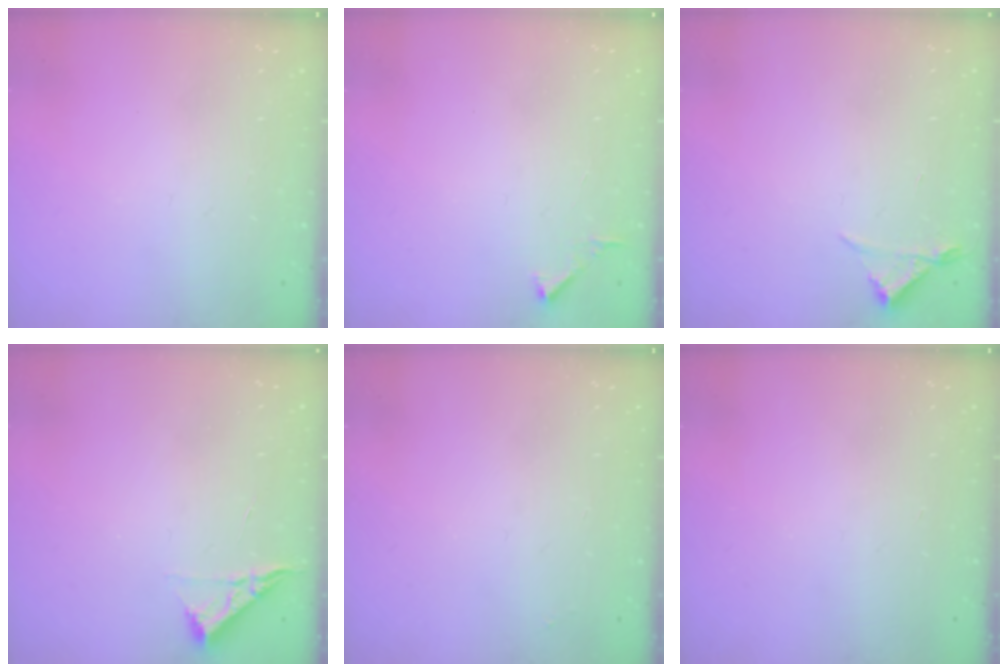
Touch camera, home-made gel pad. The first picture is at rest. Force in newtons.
{"total": 2.8, "press": 2.8, "slide": 0.3}
{"total": 3.0, "press": 2.9, "slide": 0.5}
{"total": 5.1, "press": 5.0, "slide": 0.7}
{"total": 1.9, "press": 1.9, "slide": 0.3}
{"total": 0.0}